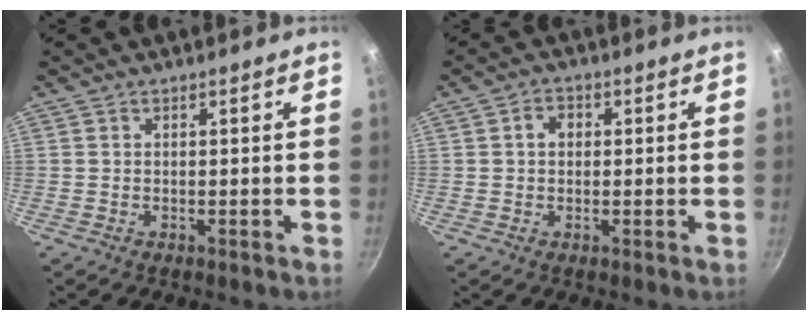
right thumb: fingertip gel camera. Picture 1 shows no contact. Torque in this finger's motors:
{"motor_torque": [-0.02, 1.08, 0.24, -0.12, -0.02]}